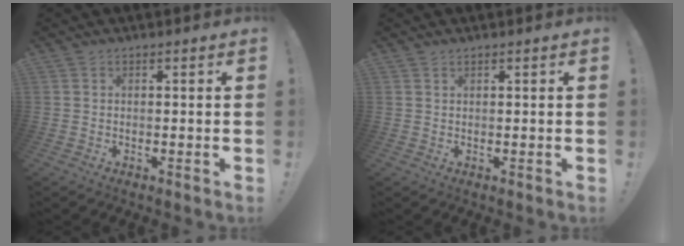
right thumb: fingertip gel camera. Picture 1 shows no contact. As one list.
[{"total": 0.6, "force": [0.5, 0.1, 0.3], "torque": [-0.002, -0.001, 0.009]}]